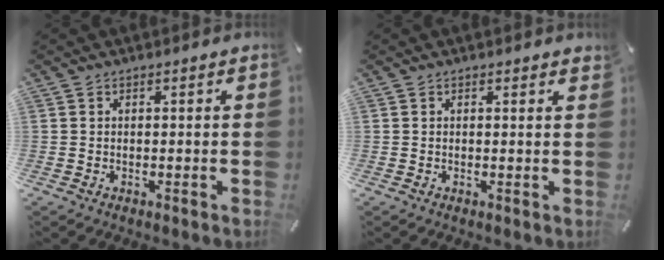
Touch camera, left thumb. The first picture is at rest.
{"total": 0.5, "force": [0.4, 0.2, 0.2], "torque": [0.003, -0.002, 0.005]}